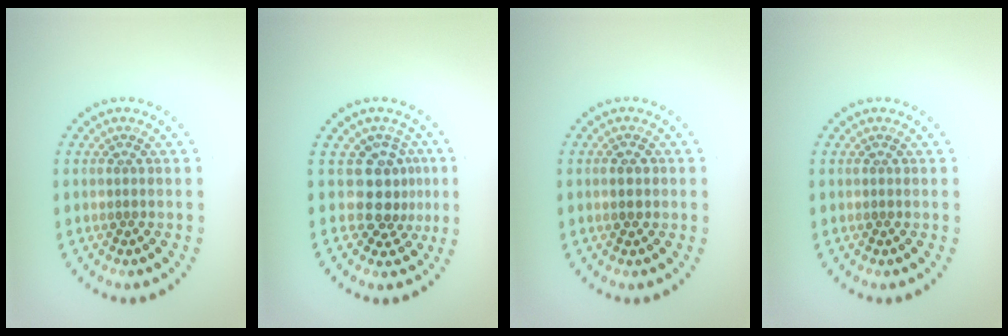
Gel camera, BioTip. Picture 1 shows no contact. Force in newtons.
{"total": 3.3, "press": 2.5, "slide": 2.2}
{"total": 1.8, "press": 1.8, "slide": 0.2}
{"total": 0.0}